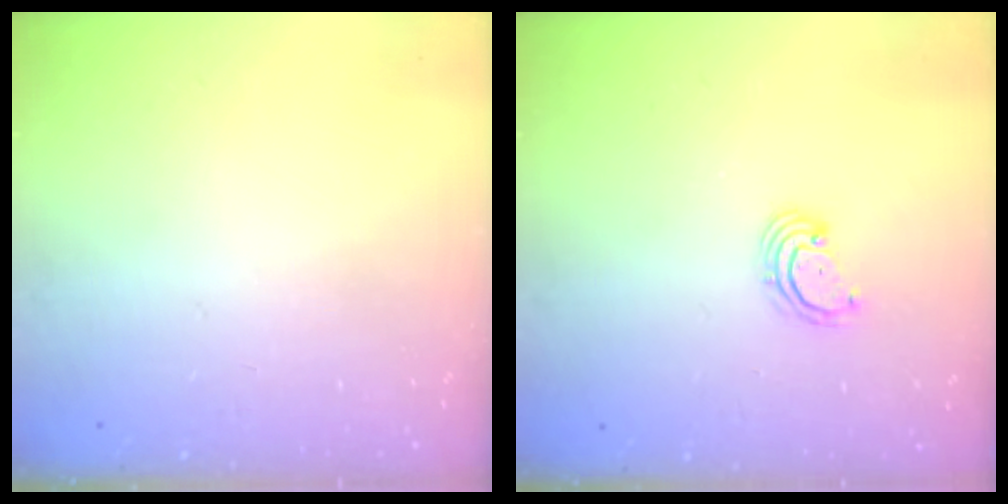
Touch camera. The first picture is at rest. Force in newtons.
{"total": 2.5, "press": 2.5, "slide": 0.3}